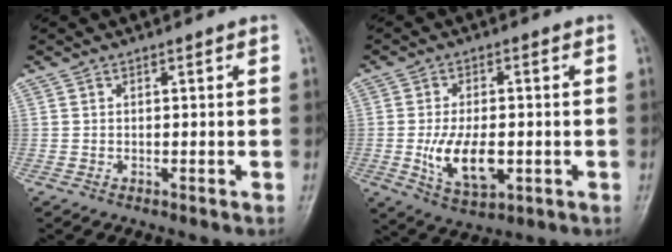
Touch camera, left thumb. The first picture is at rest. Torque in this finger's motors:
{"motor_torque": [-0.09, 0.82, 1.13, -0.12, 0.24]}